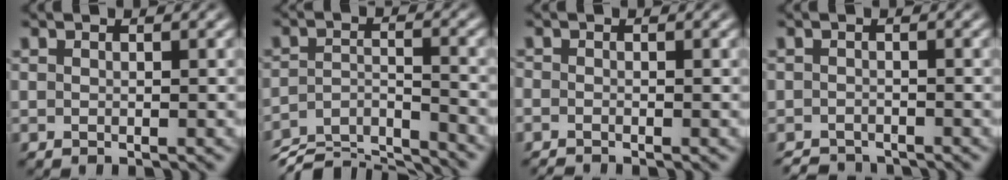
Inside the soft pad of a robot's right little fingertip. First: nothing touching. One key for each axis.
{"total": 7.0, "fx": -4.6, "fy": 3.6, "fz": 3.8, "tx": -0.056, "ty": -0.035, "tz": -0.072}
{"total": 1.1, "fx": -1.0, "fy": 0.5, "fz": 0.1, "tx": -0.008, "ty": -0.010, "tz": -0.018}
{"total": 2.6, "fx": -2.6, "fy": 0.1, "fz": -0.2, "tx": 0.009, "ty": -0.021, "tz": -0.036}